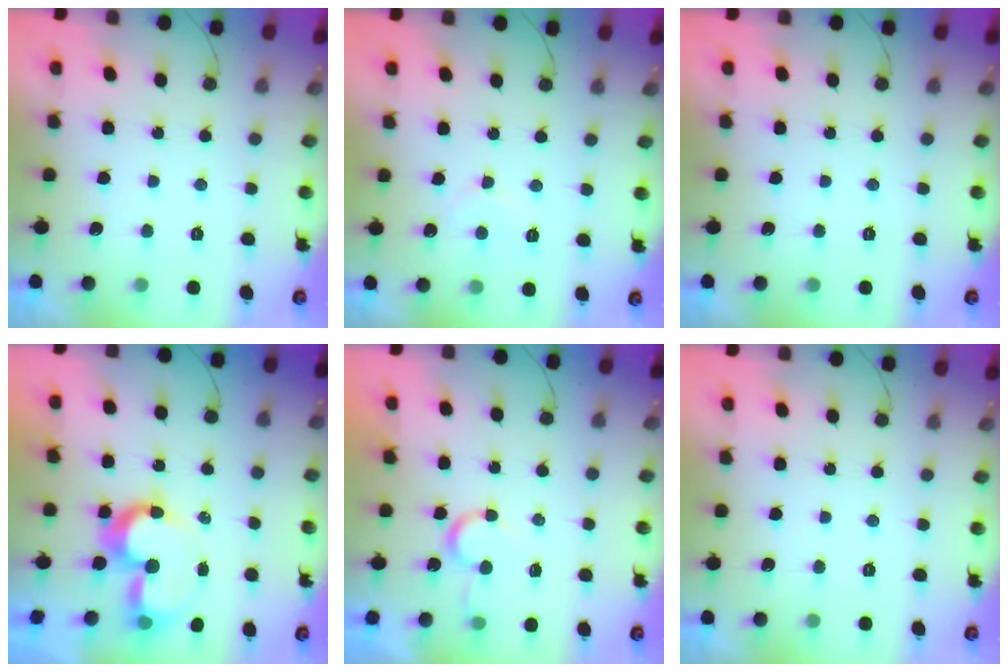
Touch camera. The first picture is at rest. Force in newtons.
{"total": 4.6, "press": 4.6, "slide": 0.5}
{"total": 0.0}
{"total": 8.8, "press": 8.2, "slide": 3.1}
{"total": 6.1, "press": 6.1, "slide": 0.5}
{"total": 0.0}